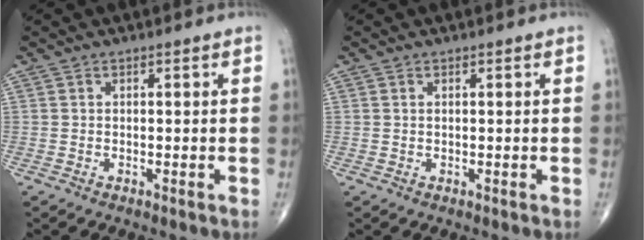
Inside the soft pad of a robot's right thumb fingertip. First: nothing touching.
{"total": 0.0}